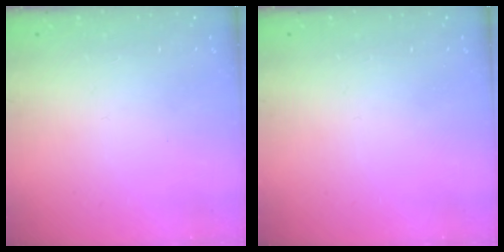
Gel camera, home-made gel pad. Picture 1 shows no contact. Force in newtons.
{"total": 0.0}